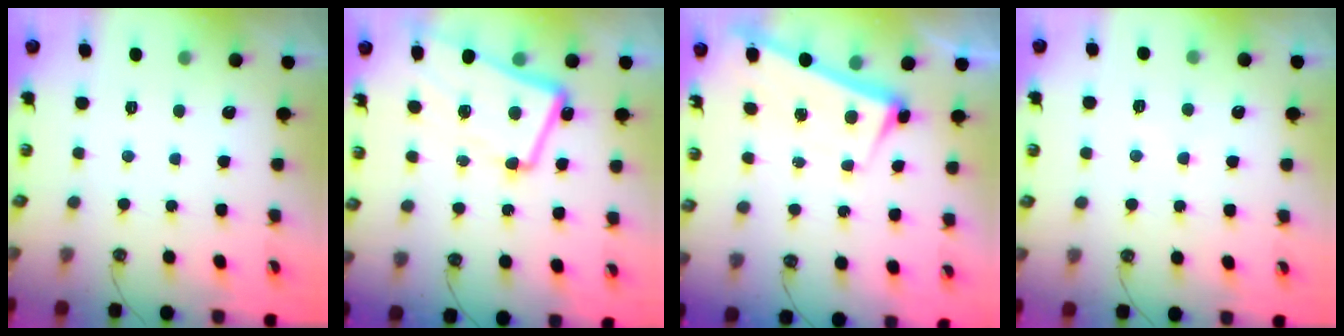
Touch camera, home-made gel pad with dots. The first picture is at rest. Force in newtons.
{"total": 5.4, "press": 5.1, "slide": 1.7}
{"total": 2.8, "press": 2.7, "slide": 0.7}
{"total": 5.9, "press": 5.9, "slide": 0.4}